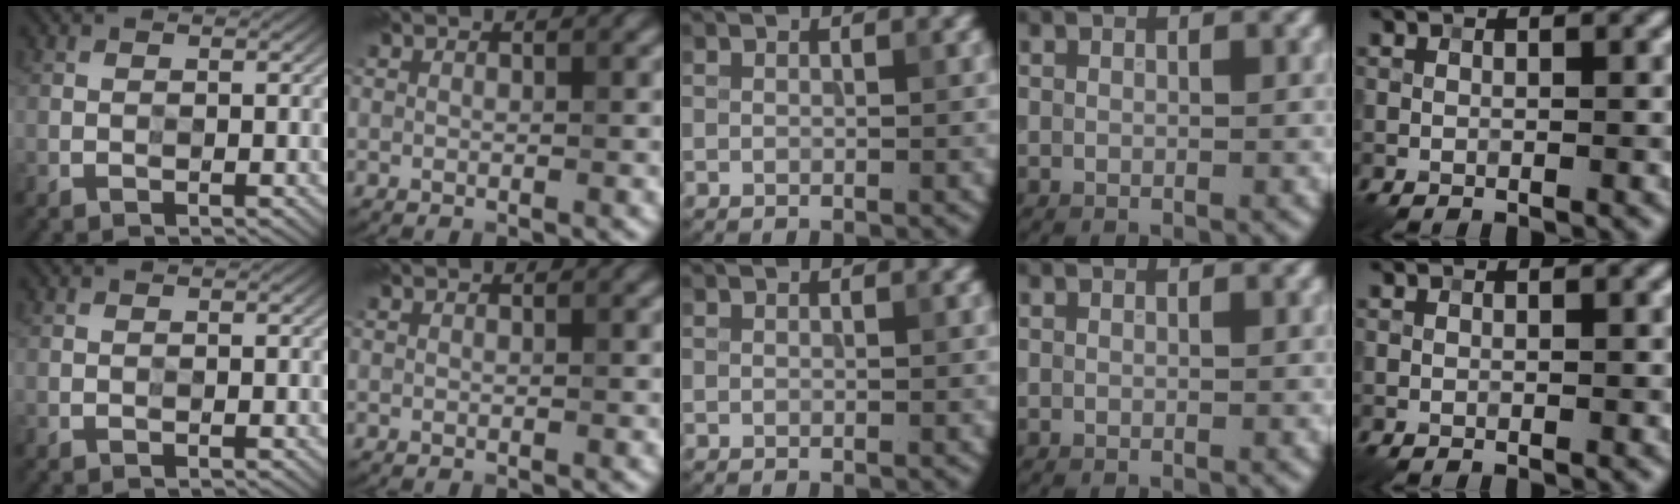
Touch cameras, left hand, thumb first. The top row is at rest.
{}